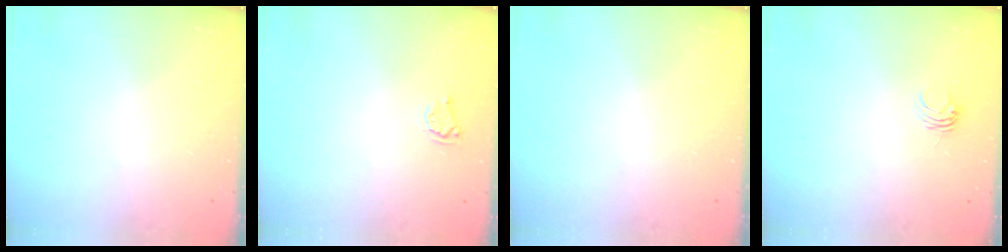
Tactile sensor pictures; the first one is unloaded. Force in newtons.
{"total": 4.4, "press": 4.4, "slide": 0.5}
{"total": 0.0}
{"total": 3.2, "press": 3.2, "slide": 0.3}